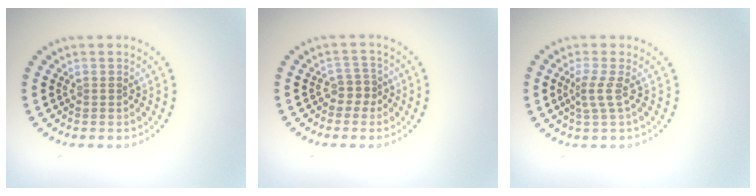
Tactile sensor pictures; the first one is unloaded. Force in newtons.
{"total": 1.6, "press": 1.2, "slide": 1.0}
{"total": 2.0, "press": 1.3, "slide": 1.5}